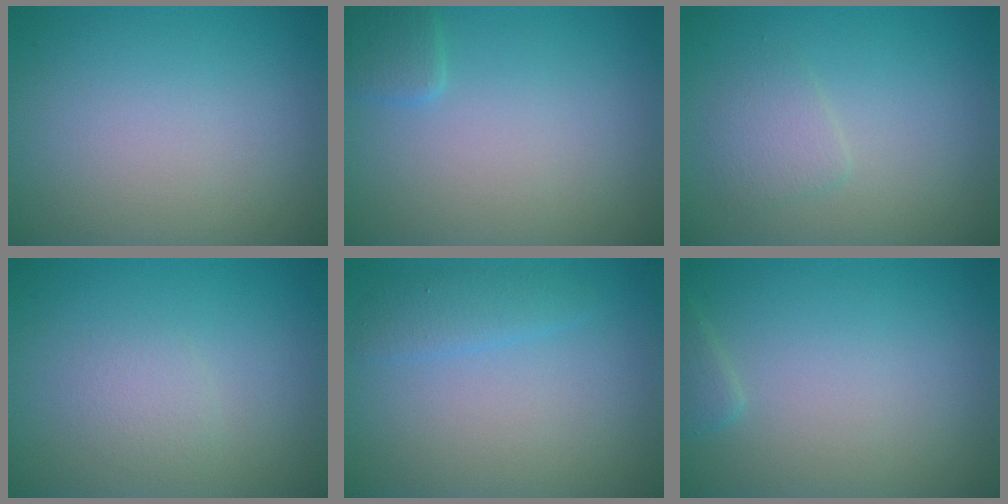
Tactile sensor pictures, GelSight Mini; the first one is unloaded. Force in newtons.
{"total": 1.3, "press": 1.3, "slide": 0.1}
{"total": 1.8, "press": 1.8, "slide": 0.1}
{"total": 1.3, "press": 1.3, "slide": 0.2}
{"total": 1.7, "press": 1.7, "slide": 0.2}
{"total": 0.9, "press": 0.9, "slide": 0.0}